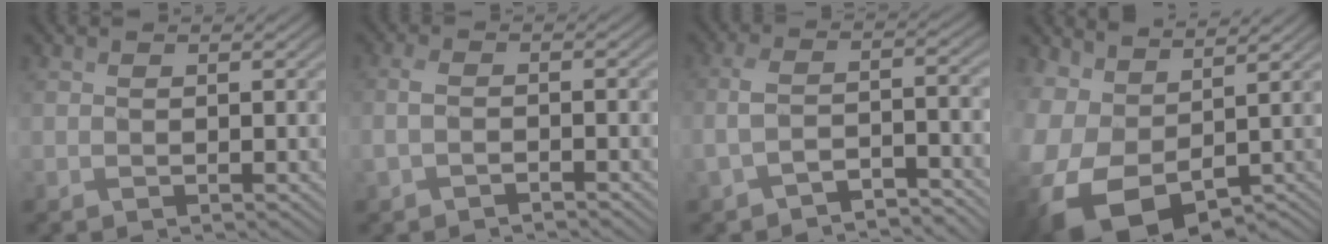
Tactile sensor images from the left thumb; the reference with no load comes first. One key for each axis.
{"total": 2.0, "fx": -1.1, "fy": 0.8, "fz": 1.5, "tx": -0.038, "ty": 0.001, "tz": -0.030}
{"total": 4.7, "fx": -3.3, "fy": 1.5, "fz": 3.0, "tx": -0.068, "ty": -0.002, "tz": -0.068}
{"total": 12.8, "fx": 0.5, "fy": 8.8, "fz": 9.4, "tx": -0.245, "ty": -0.043, "tz": 0.038}